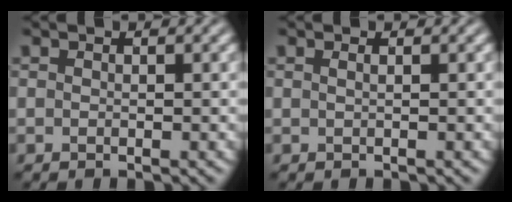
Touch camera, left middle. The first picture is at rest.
{"total": 0.0}